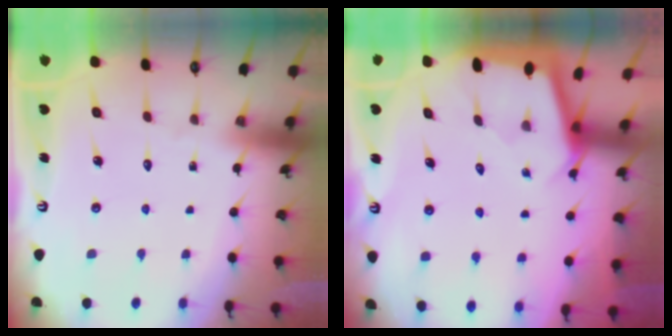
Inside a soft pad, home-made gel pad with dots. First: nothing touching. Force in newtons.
{"total": 2.0, "press": 2.0, "slide": 0.2}